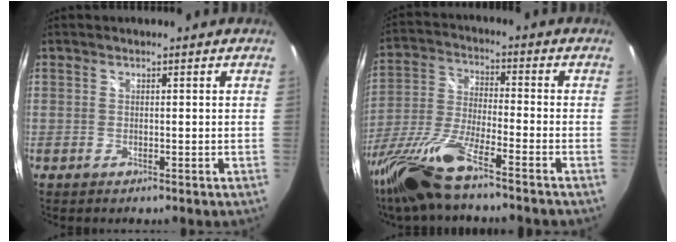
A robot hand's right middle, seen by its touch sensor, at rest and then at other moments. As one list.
[{"total": 15.3, "force": [-11.8, 1.1, 9.7], "torque": [-0.211, -0.039, -0.224]}]